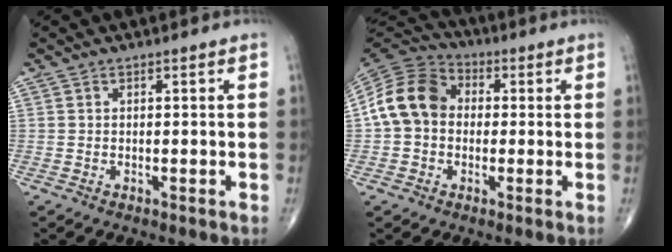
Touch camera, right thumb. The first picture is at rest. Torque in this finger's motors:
{"motor_torque": [0.61, 0.86, 0.07, -0.07, 0.19]}